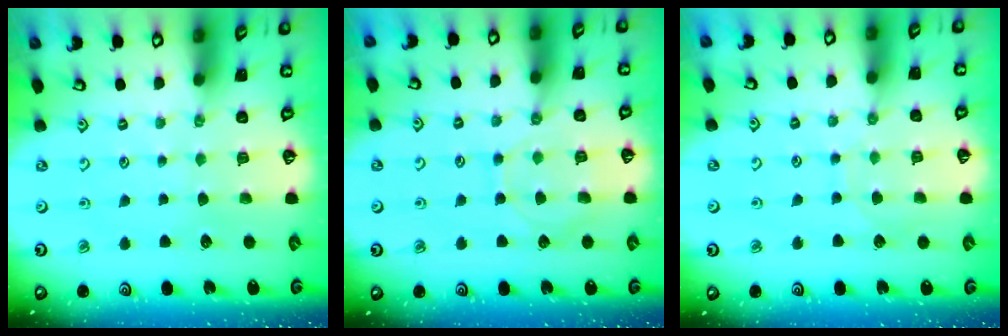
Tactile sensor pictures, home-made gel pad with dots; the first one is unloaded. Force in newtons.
{"total": 8.2, "press": 8.2, "slide": 0.8}
{"total": 6.7, "press": 6.7, "slide": 0.2}